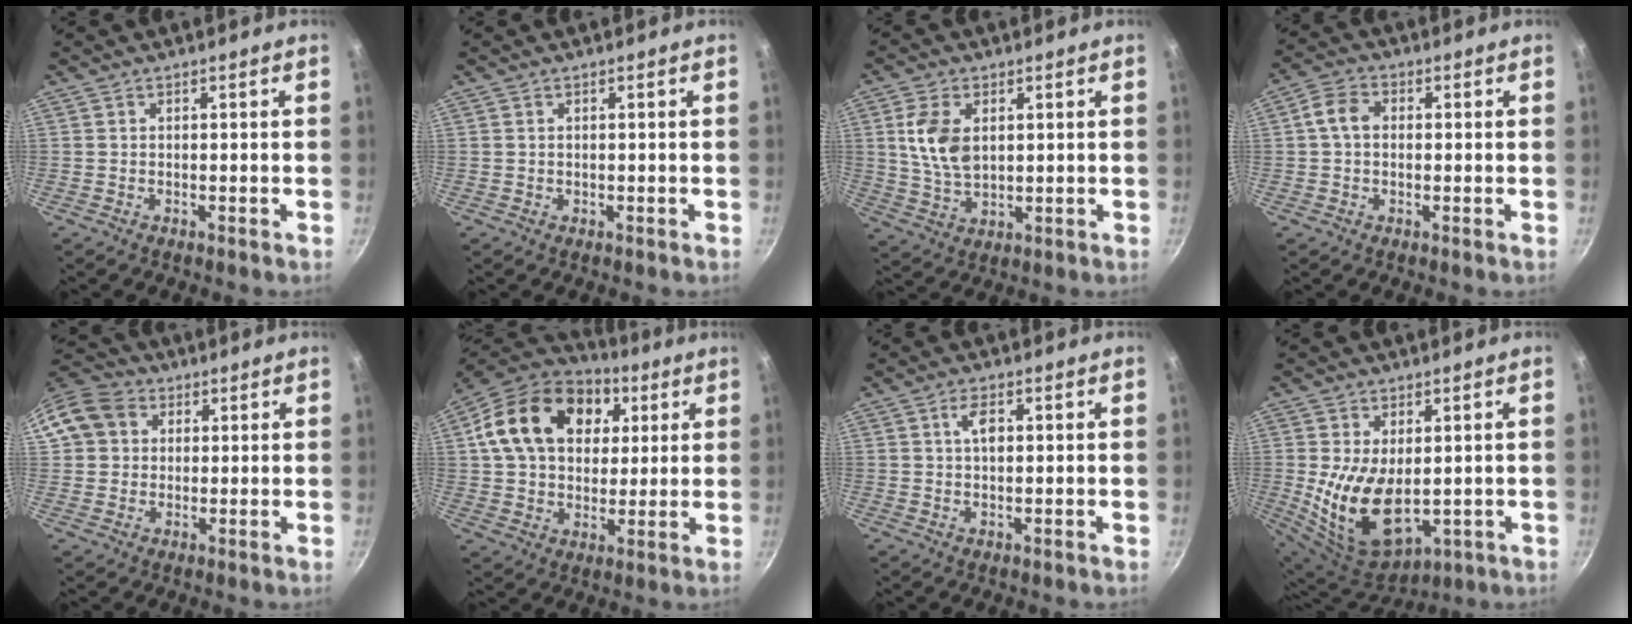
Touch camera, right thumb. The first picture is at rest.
{"total": 0.0}
{"total": 8.9, "force": [2.1, 5.5, 6.7], "torque": [-0.126, -0.013, 0.043]}
{"total": 4.9, "force": [0.3, 3.7, 3.2], "torque": [-0.056, 0.016, -0.005]}
{"total": 11.2, "force": [2.7, 9.6, 5.0], "torque": [-0.080, 0.023, 0.036]}
{"total": 22.3, "force": [6.5, 16.0, 14.1], "torque": [-0.226, 0.013, 0.103]}
{"total": 3.5, "force": [0.8, 1.7, 2.9], "torque": [-0.045, 0.003, 0.012]}
{"total": 14.7, "force": [-0.4, 8.8, 11.7], "torque": [-0.202, -0.024, 0.016]}